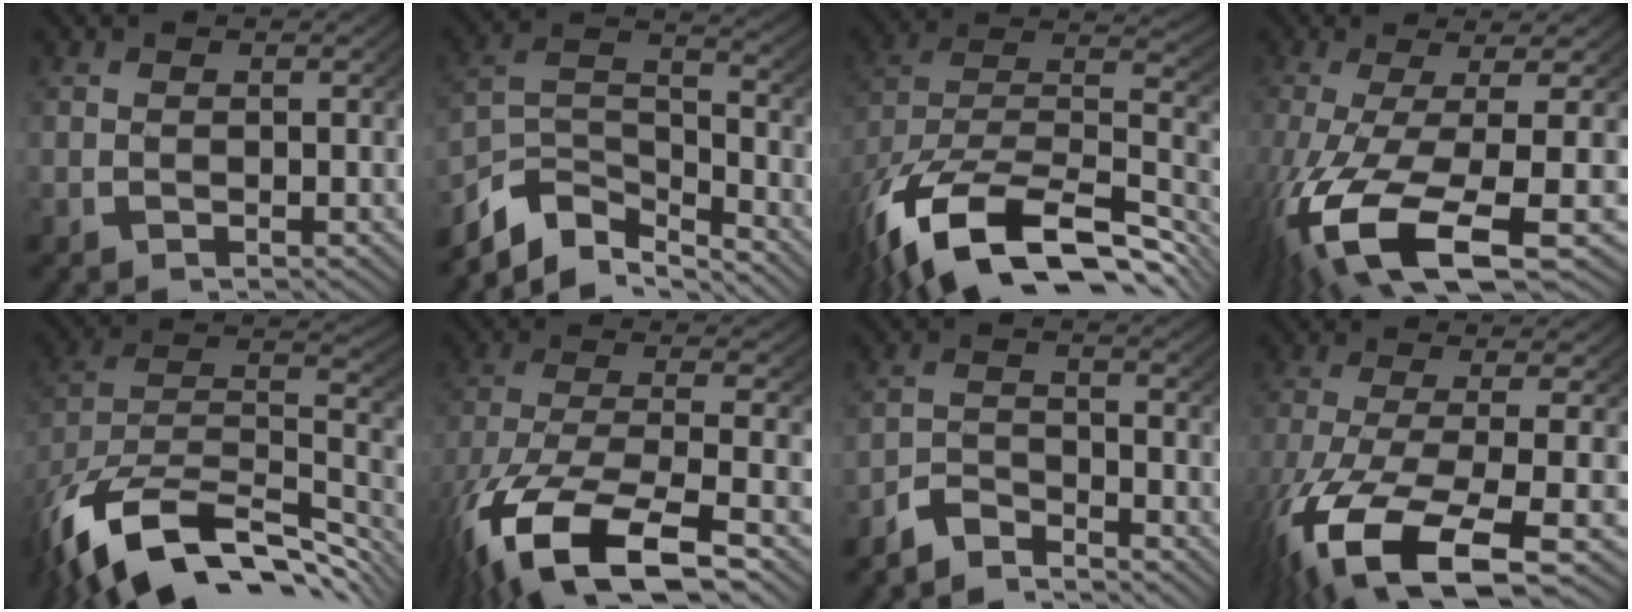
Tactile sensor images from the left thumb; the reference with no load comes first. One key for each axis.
{"total": 8.9, "fx": -5.0, "fy": 5.4, "fz": 5.0, "tx": -0.112, "ty": -0.028, "tz": -0.080}
{"total": 16.1, "fx": -7.4, "fy": 9.5, "fz": 10.8, "tx": -0.229, "ty": -0.049, "tz": -0.095}
{"total": 11.6, "fx": -3.3, "fy": 4.8, "fz": 10.0, "tx": -0.219, "ty": -0.035, "tz": -0.024}
{"total": 14.8, "fx": -7.5, "fy": 8.3, "fz": 9.6, "tx": -0.201, "ty": -0.041, "tz": -0.098}
{"total": 12.3, "fx": -5.7, "fy": 5.5, "fz": 9.4, "tx": -0.211, "ty": -0.042, "tz": -0.061}
{"total": 3.3, "fx": -3.1, "fy": 1.0, "fz": 0.9, "tx": -0.012, "ty": -0.003, "tz": -0.063}
{"total": 11.2, "fx": -4.8, "fy": 4.6, "fz": 9.1, "tx": -0.207, "ty": -0.036, "tz": -0.046}